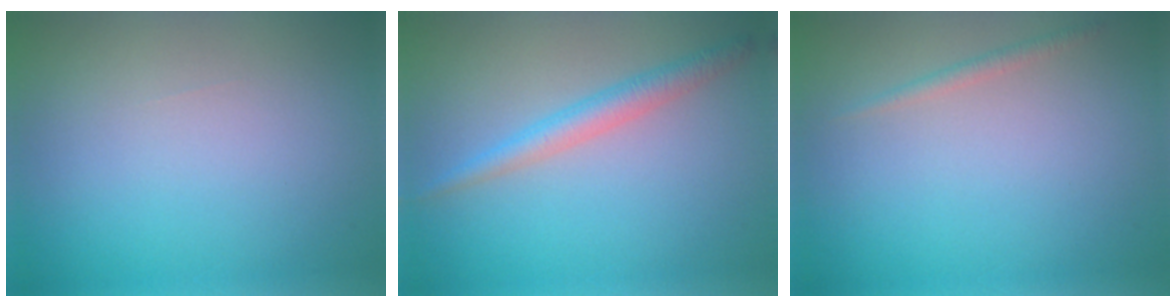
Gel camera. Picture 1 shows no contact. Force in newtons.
{"total": 2.4, "press": 2.4, "slide": 0.0}
{"total": 0.9, "press": 0.9, "slide": 0.1}